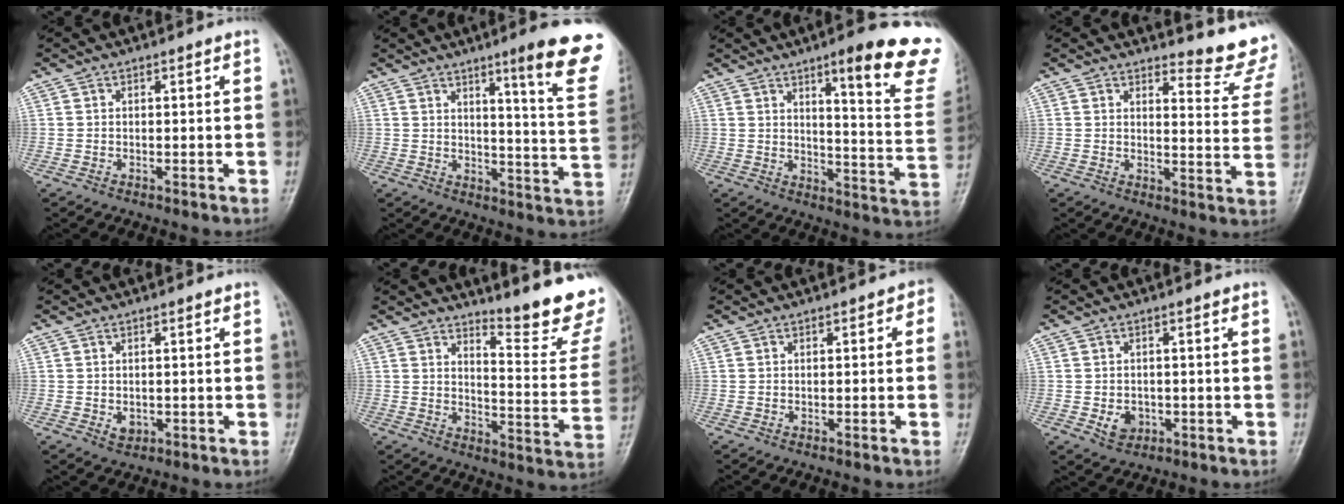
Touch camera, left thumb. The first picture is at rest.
{"total": 16.0, "force": [9.6, 1.0, 12.8], "torque": [-0.142, -0.058, 0.118]}
{"total": 19.8, "force": [12.1, 3.4, 15.4], "torque": [-0.169, -0.065, 0.156]}
{"total": 10.2, "force": [9.7, 1.7, 2.3], "torque": [-0.003, -0.115, 0.097]}
{"total": 1.8, "force": [-0.1, 1.4, 1.1], "torque": [-0.013, -0.003, 0.005]}
{"total": 15.1, "force": [12.3, 2.1, 8.4], "torque": [-0.085, -0.130, 0.158]}
{"total": 3.2, "force": [1.2, 1.3, 2.7], "torque": [-0.014, 0.001, 0.004]}
{"total": 3.4, "force": [-0.7, 2.8, 1.8], "torque": [-0.017, 0.000, -0.003]}